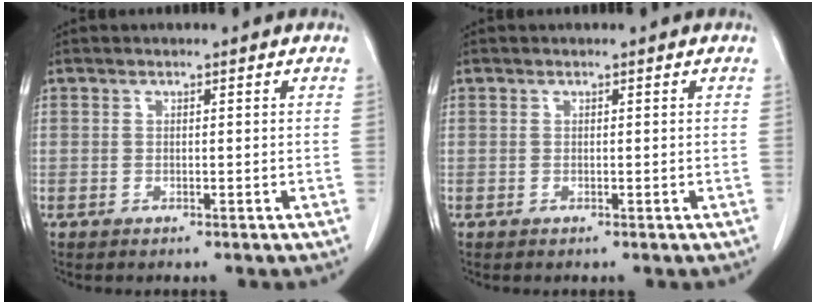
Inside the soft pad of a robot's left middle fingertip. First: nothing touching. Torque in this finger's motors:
{"motor_torque": [0.00, 0.00, 0.02, 0.00]}